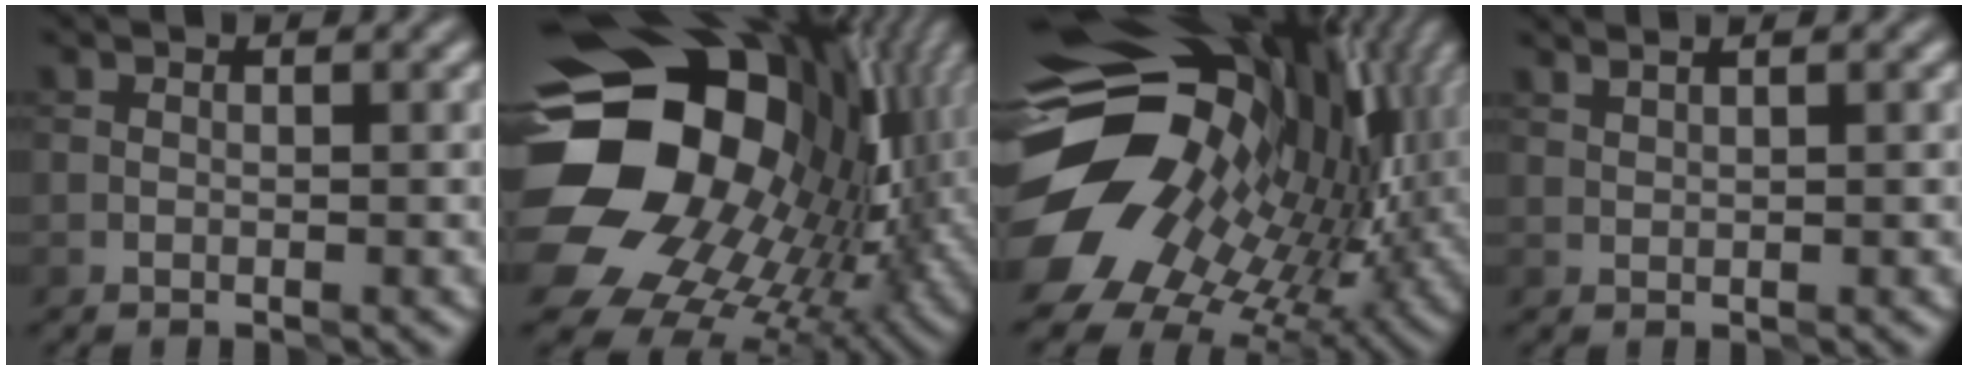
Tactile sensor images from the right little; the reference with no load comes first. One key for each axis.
{"total": 21.1, "fx": 0.0, "fy": 16.1, "fz": 13.6, "tx": -0.264, "ty": -0.033, "tz": 0.003}
{"total": 18.4, "fx": 0.3, "fy": 12.5, "fz": 13.6, "tx": -0.240, "ty": -0.033, "tz": 0.026}
{"total": 0.9, "fx": 0.9, "fy": -0.2, "fz": 0.3, "tx": -0.007, "ty": 0.004, "tz": 0.017}